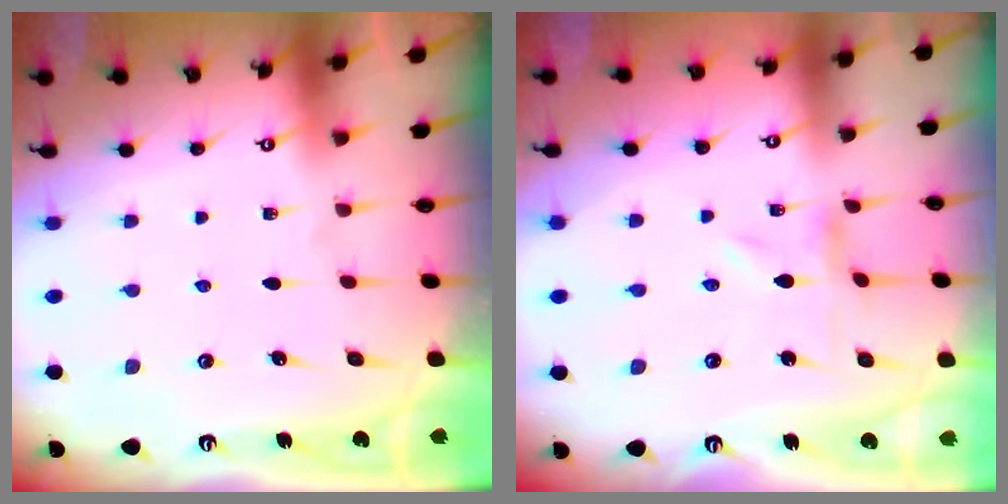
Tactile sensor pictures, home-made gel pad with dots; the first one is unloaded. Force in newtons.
{"total": 0.0}